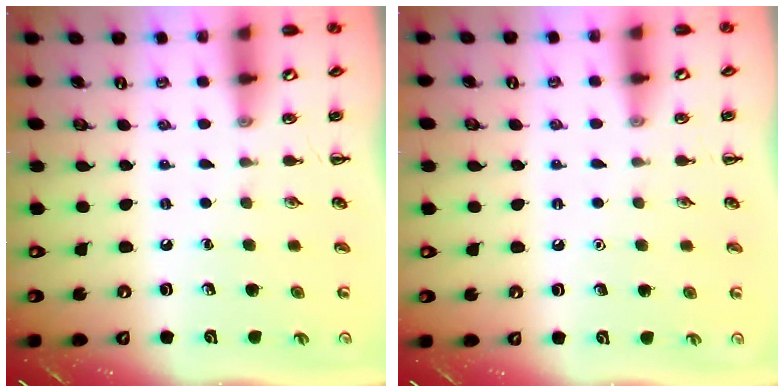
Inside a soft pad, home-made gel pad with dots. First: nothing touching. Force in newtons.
{"total": 1.6, "press": 1.6, "slide": 0.1}